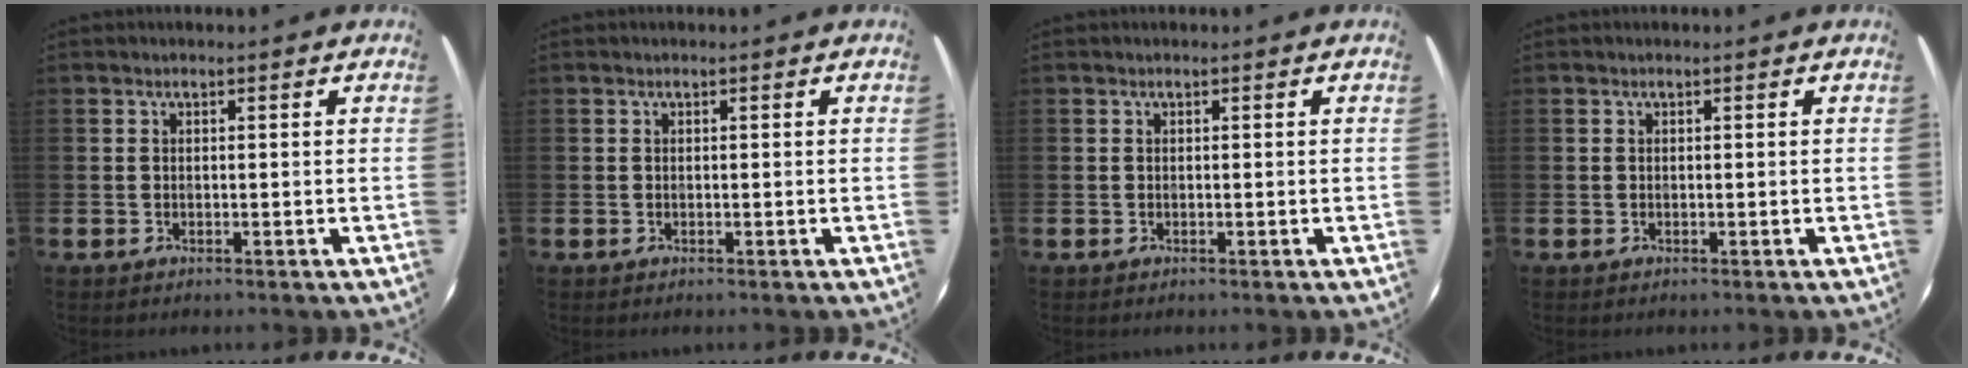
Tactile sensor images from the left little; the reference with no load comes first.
{"total": 0.0}
{"total": 0.0}
{"total": 0.0}